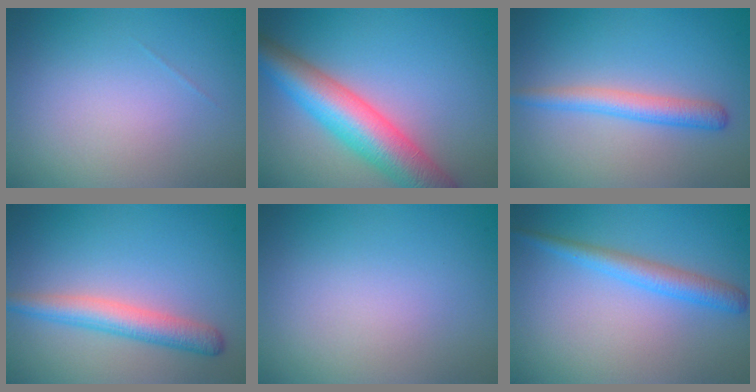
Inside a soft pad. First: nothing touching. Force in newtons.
{"total": 8.4, "press": 8.4, "slide": 0.3}
{"total": 2.9, "press": 2.9, "slide": 0.1}
{"total": 3.7, "press": 3.7, "slide": 0.1}
{"total": 0.0}
{"total": 2.6, "press": 2.6, "slide": 0.1}